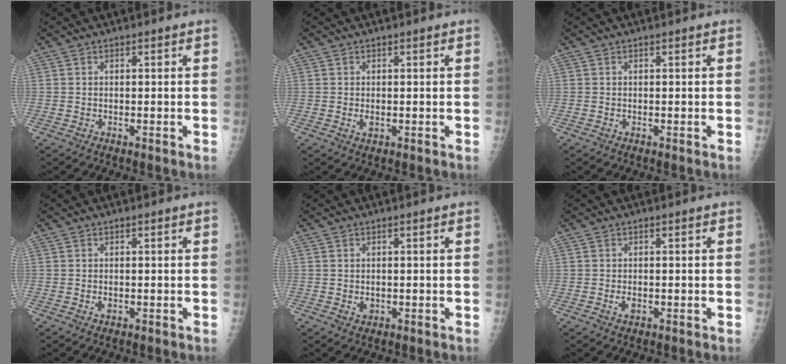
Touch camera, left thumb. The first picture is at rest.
{"total": 1.2, "force": [0.0, 0.7, 0.9], "torque": [-0.012, -0.002, 0.001]}
{"total": 0.0}
{"total": 0.7, "force": [0.0, 0.5, 0.5], "torque": [-0.007, -0.001, 0.000]}
{"total": 1.3, "force": [0.0, 1.1, 0.7], "torque": [-0.009, -0.001, 0.003]}
{"total": 1.4, "force": [-0.3, 0.9, 1.0], "torque": [-0.018, -0.002, -0.004]}